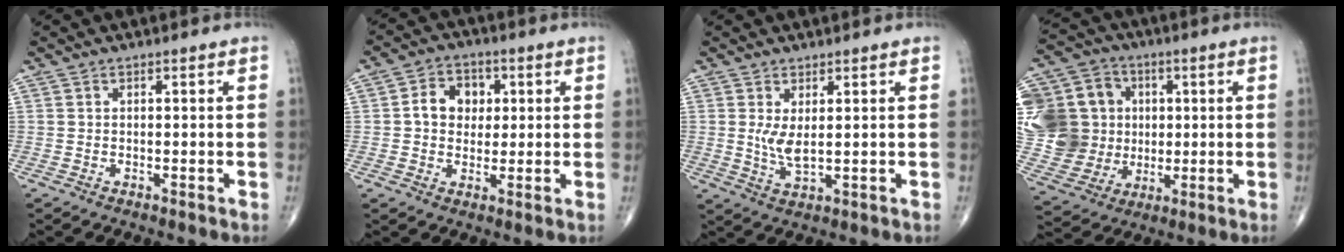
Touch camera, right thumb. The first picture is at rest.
{"total": 7.3, "force": [1.1, 5.9, 4.1], "torque": [-0.037, 0.007, 0.011]}
{"total": 4.3, "force": [0.8, 1.5, 3.9], "torque": [-0.079, -0.018, 0.023]}
{"total": 22.0, "force": [3.0, 19.1, 10.5], "torque": [-0.206, 0.037, 0.072]}